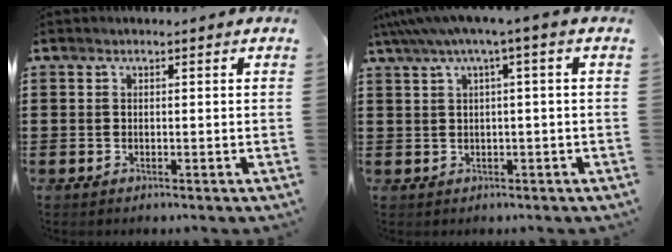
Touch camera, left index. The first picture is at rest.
{"total": 3.3, "force": [0.5, -0.1, 3.3], "torque": [-0.062, -0.002, 0.005]}